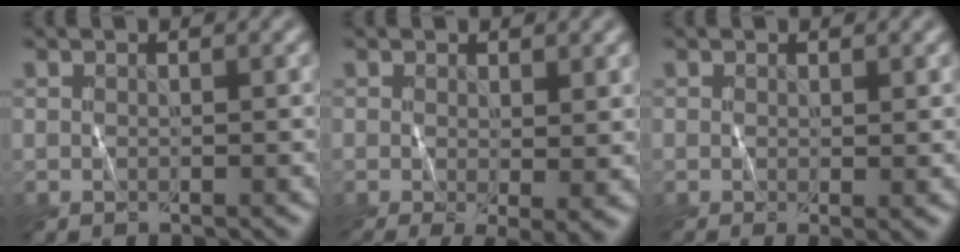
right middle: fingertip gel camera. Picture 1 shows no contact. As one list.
[{"total": 4.4, "force": [-1.3, 1.1, 4.1], "torque": [-0.064, -0.018, -0.018]}, {"total": 1.7, "force": [-0.3, 0.3, 1.6], "torque": [-0.026, -0.012, -0.006]}]